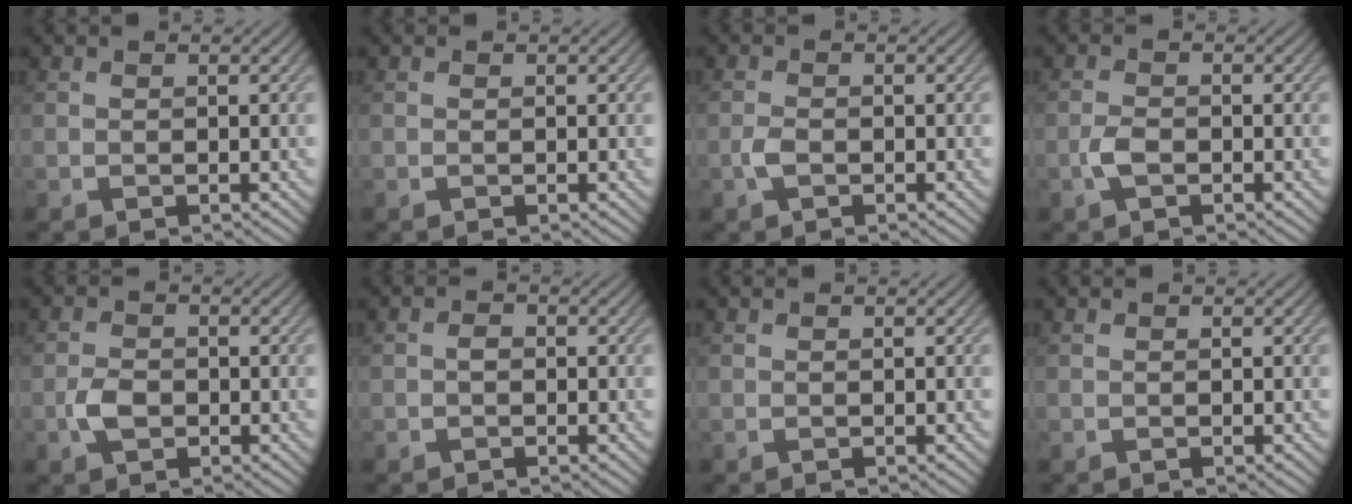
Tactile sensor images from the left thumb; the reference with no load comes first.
{"total": 0.0}
{"total": 1.6, "force": [-0.8, 0.8, 1.2], "torque": [-0.026, 0.000, -0.018]}
{"total": 2.2, "force": [-1.0, 1.1, 1.7], "torque": [-0.036, 0.000, -0.024]}
{"total": 2.8, "force": [-1.0, 1.9, 1.9], "torque": [-0.040, 0.000, -0.023]}
{"total": 1.0, "force": [-0.4, 0.7, 0.6], "torque": [-0.011, 0.001, -0.009]}
{"total": 0.0}
{"total": 0.0}